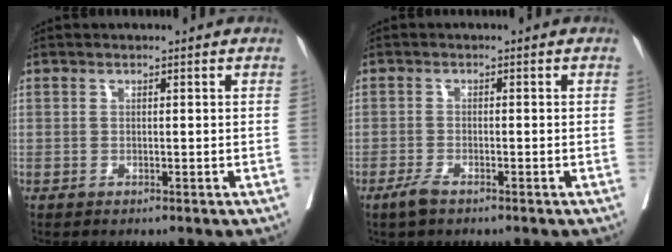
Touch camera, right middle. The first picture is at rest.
{"total": 2.2, "force": [-1.6, 0.5, 1.4], "torque": [-0.033, -0.003, -0.031]}